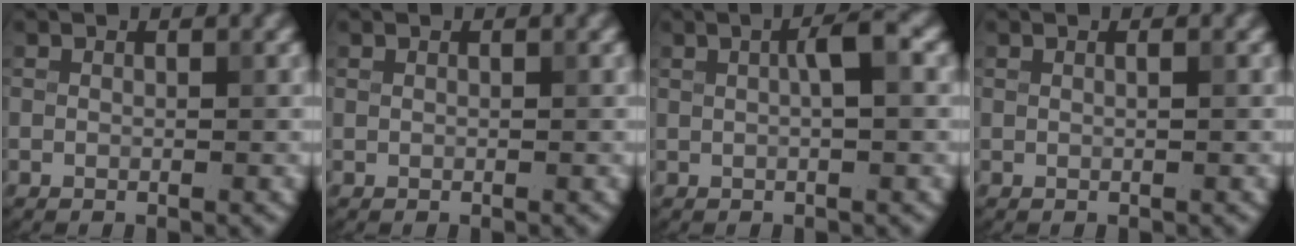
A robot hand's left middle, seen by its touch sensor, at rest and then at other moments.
{"total": 0.0}
{"total": 2.6, "force": [0.5, 0.4, 2.6], "torque": [-0.040, 0.011, 0.007]}
{"total": 0.8, "force": [0.3, 0.4, 0.7], "torque": [-0.007, 0.000, -0.003]}